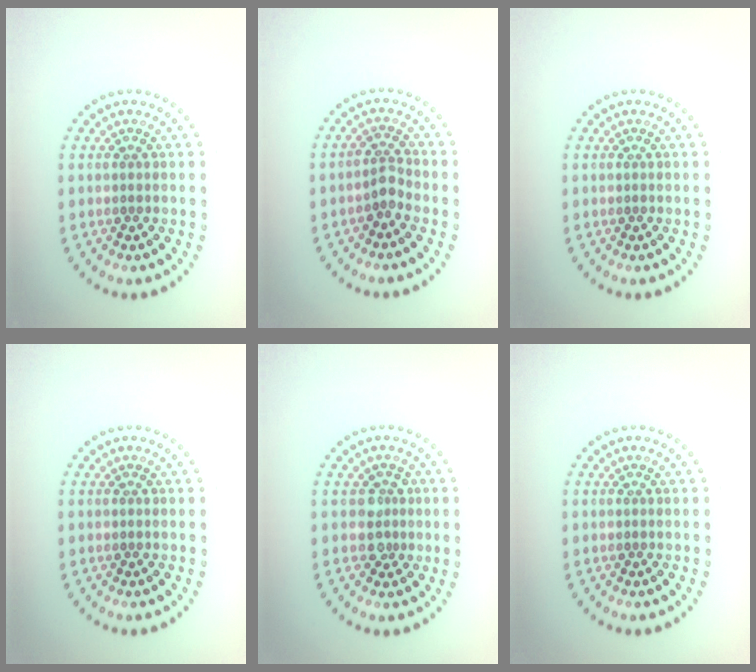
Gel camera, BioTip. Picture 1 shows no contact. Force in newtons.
{"total": 1.7, "press": 1.2, "slide": 1.2}
{"total": 0.0}
{"total": 0.0}
{"total": 1.9, "press": 1.5, "slide": 1.1}
{"total": 0.0}